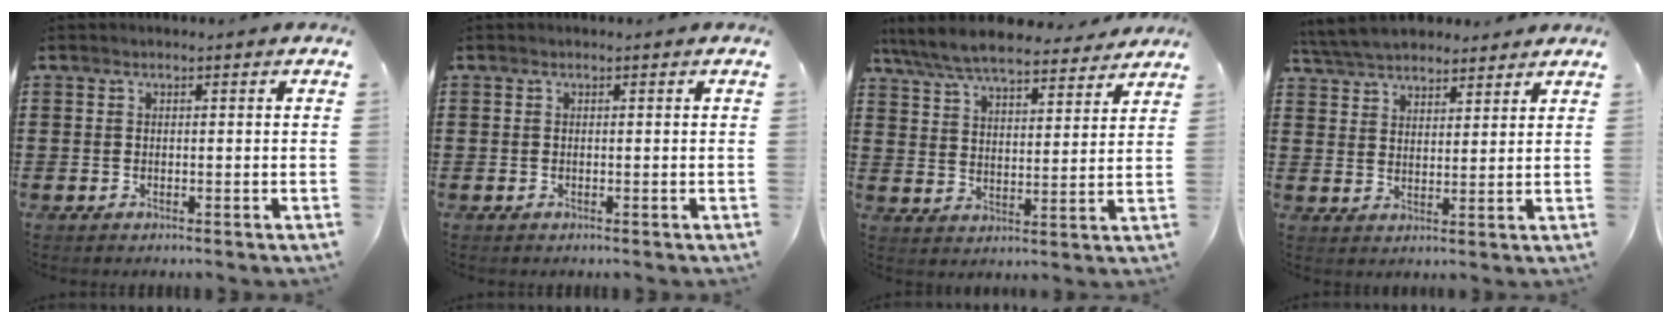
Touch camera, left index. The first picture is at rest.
{"total": 0.0}
{"total": 7.7, "force": [7.2, 1.0, 2.7], "torque": [-0.081, -0.035, 0.128]}
{"total": 6.0, "force": [5.7, 1.5, 1.1], "torque": [-0.043, -0.011, 0.107]}